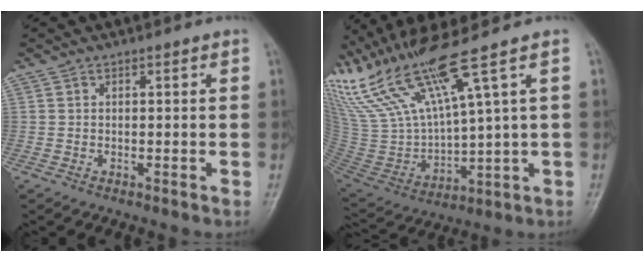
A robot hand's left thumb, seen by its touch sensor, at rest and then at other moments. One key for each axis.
{"total": 19.7, "fx": 13.4, "fy": 1.7, "fz": 14.3, "tx": -0.289, "ty": -0.051, "tz": 0.273}